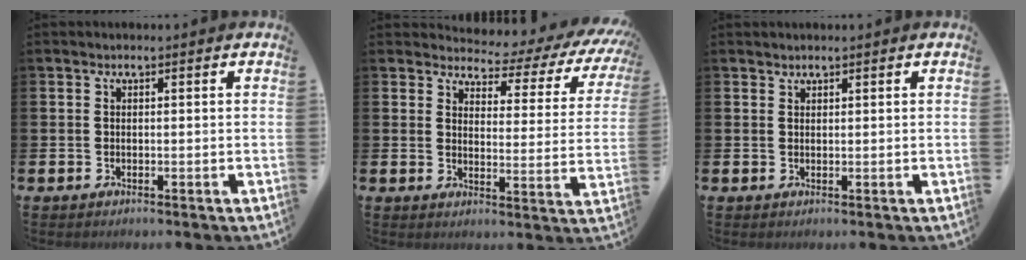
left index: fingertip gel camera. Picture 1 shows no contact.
{"total": 3.2, "force": [2.5, 1.7, 1.1], "torque": [-0.027, -0.035, 0.030]}
{"total": 1.1, "force": [1.1, 0.2, -0.1], "torque": [0.010, -0.002, 0.018]}